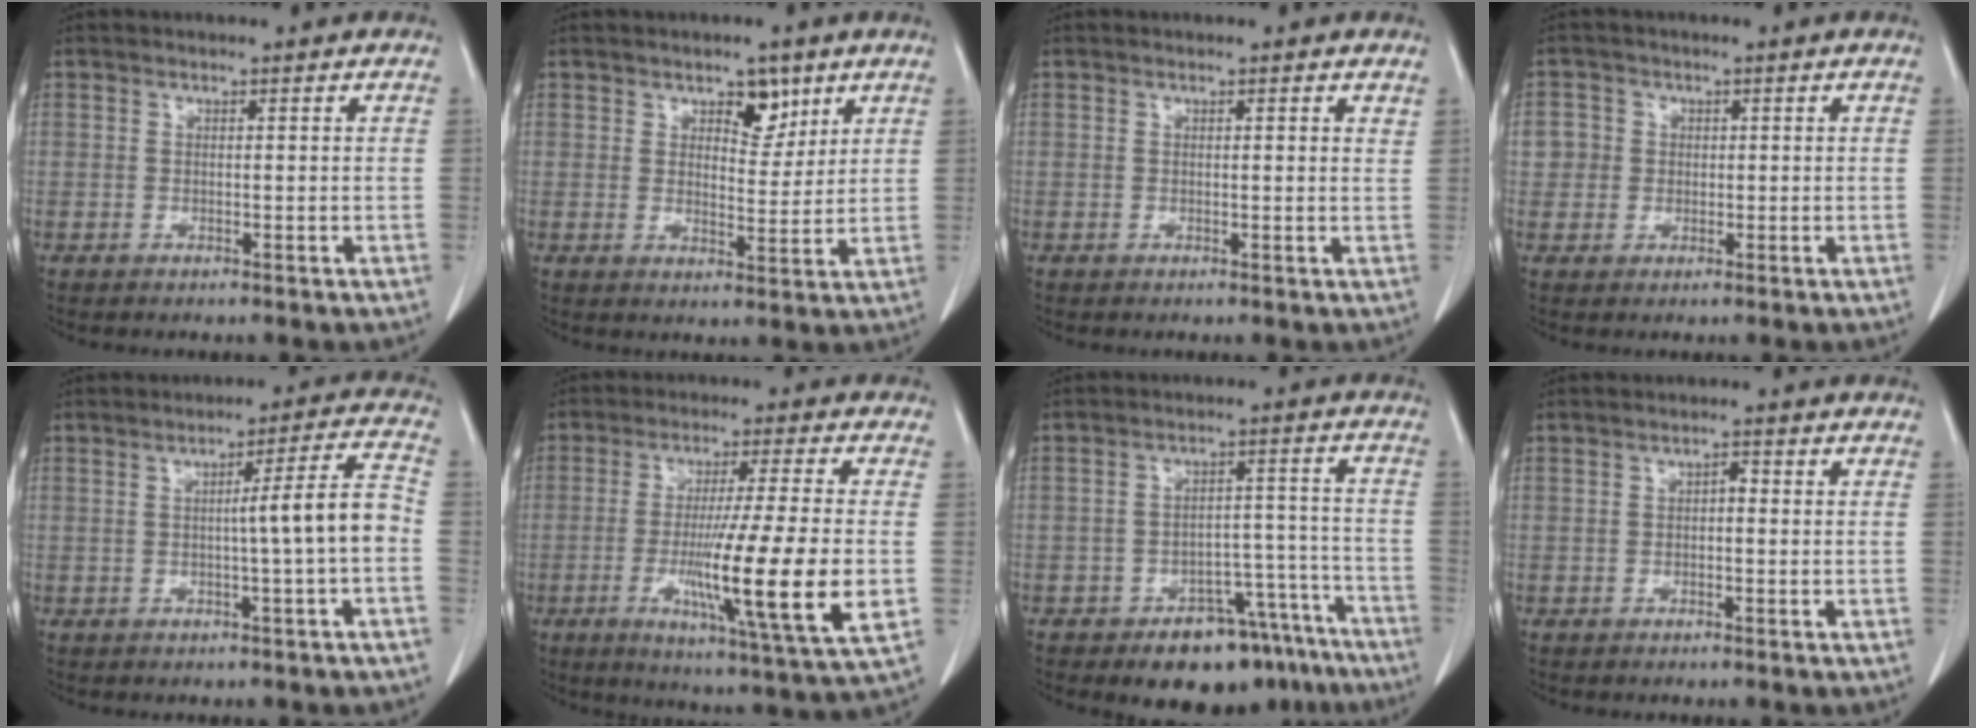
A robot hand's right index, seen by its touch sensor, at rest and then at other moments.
{"total": 4.8, "force": [2.9, 2.5, 2.9], "torque": [-0.034, -0.002, 0.044]}
{"total": 1.0, "force": [0.8, 0.1, 0.6], "torque": [-0.008, -0.001, 0.005]}
{"total": 3.2, "force": [0.3, 3.2, 0.2], "torque": [0.011, 0.009, 0.003]}
{"total": 7.0, "force": [-1.2, -0.8, 6.9], "torque": [-0.097, 0.013, -0.016]}
{"total": 17.2, "force": [-3.2, -0.8, 16.8], "torque": [-0.279, -0.031, -0.056]}
{"total": 12.3, "force": [-9.1, 6.0, 5.7], "torque": [-0.038, 0.047, -0.128]}
{"total": 1.2, "force": [-0.1, 0.6, 1.0], "torque": [-0.014, 0.004, -0.003]}